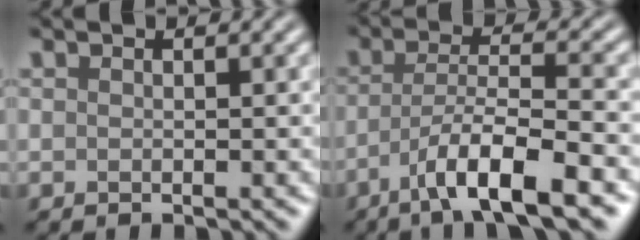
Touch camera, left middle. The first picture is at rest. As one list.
[{"total": 7.8, "force": [-4.4, 1.5, 6.2], "torque": [-0.102, 0.005, -0.080]}]